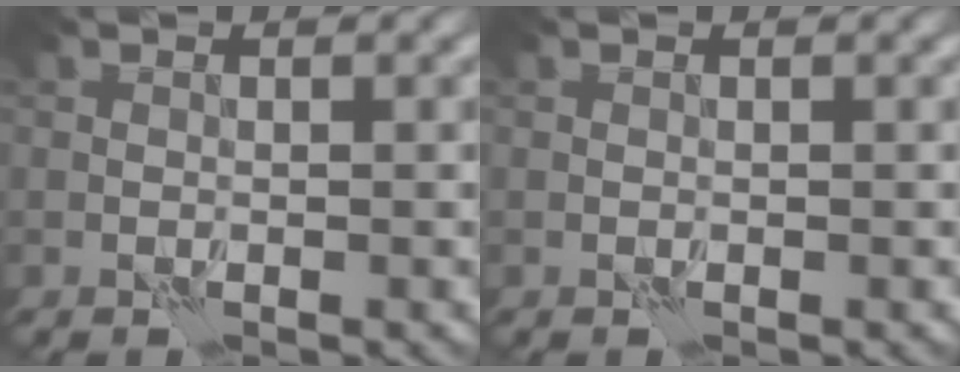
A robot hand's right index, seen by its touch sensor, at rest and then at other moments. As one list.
[{"total": 0.0}]